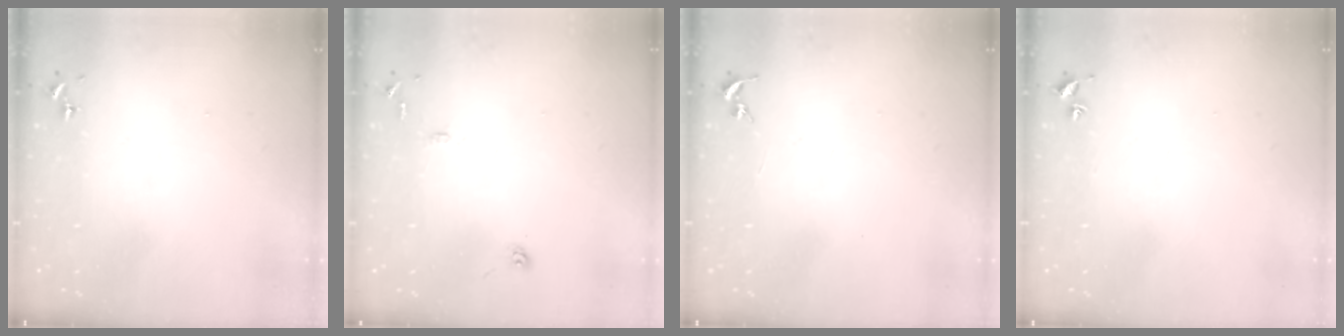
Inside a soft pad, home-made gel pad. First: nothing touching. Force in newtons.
{"total": 8.8, "press": 8.8, "slide": 0.8}
{"total": 0.0}
{"total": 1.7, "press": 1.7, "slide": 0.2}